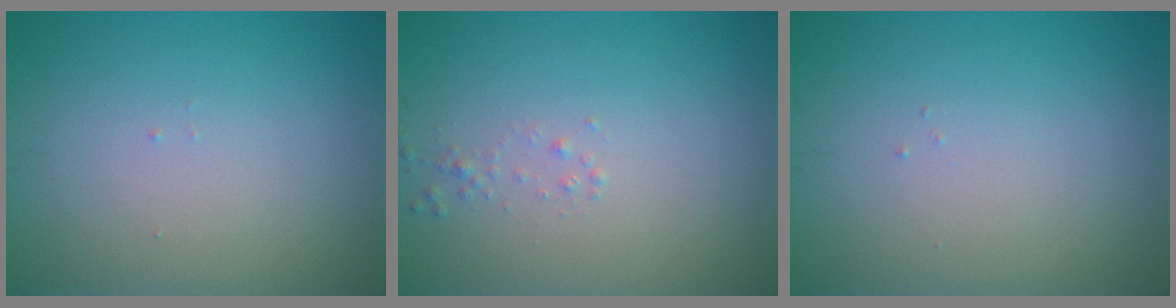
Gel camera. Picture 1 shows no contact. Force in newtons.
{"total": 0.7, "press": 0.6, "slide": 0.1}
{"total": 0.0}